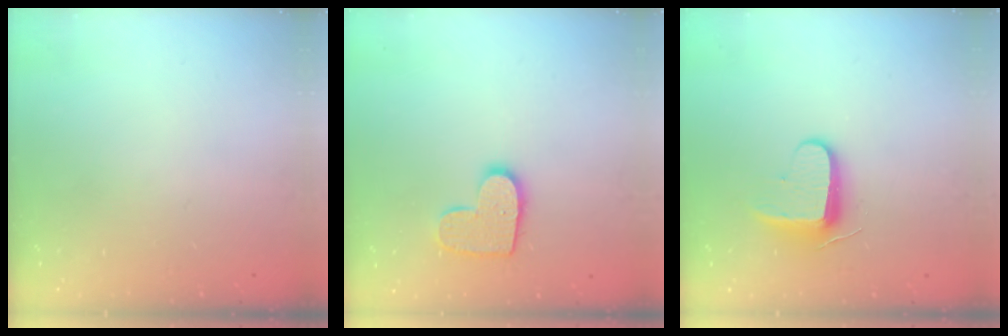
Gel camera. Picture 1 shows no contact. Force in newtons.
{"total": 10.8, "press": 10.8, "slide": 0.5}
{"total": 8.7, "press": 8.6, "slide": 0.9}